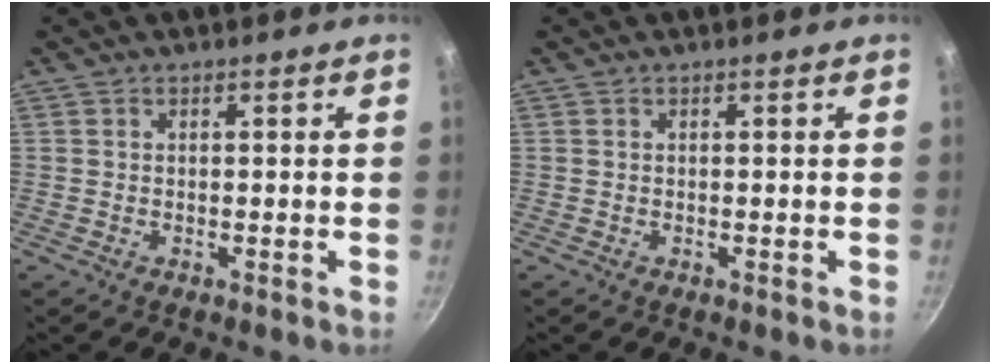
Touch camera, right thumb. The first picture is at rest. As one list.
[{"total": 0.0}]